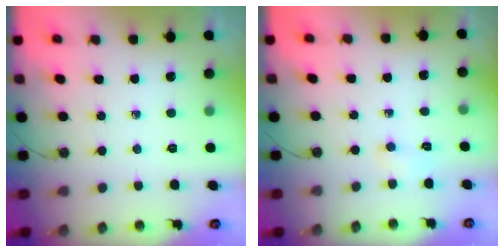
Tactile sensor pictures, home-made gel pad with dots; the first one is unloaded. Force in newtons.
{"total": 4.6, "press": 2.1, "slide": 4.1}